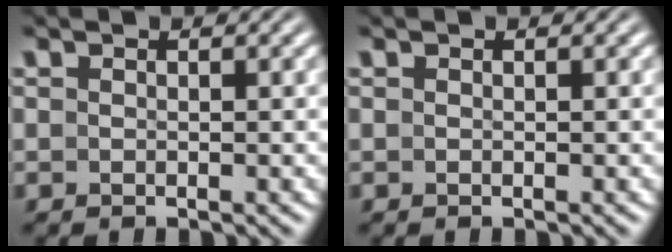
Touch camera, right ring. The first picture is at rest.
{"total": 0.0}